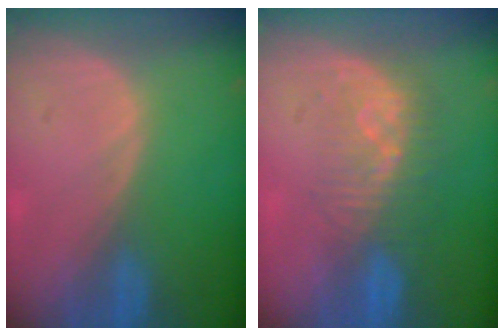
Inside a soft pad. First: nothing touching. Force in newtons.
{"total": 8.2, "press": 7.3, "slide": 3.7}